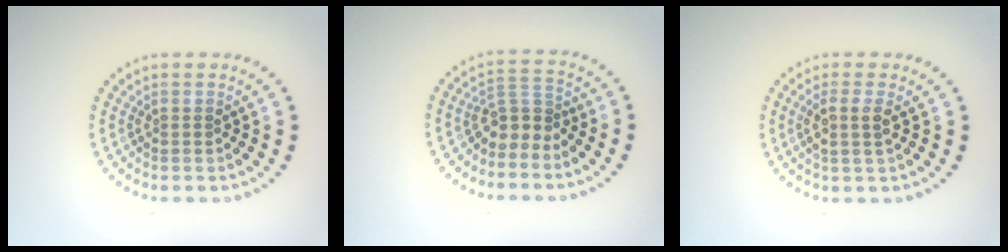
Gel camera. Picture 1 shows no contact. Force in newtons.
{"total": 2.8, "press": 2.0, "slide": 2.0}
{"total": 2.0, "press": 1.8, "slide": 1.0}